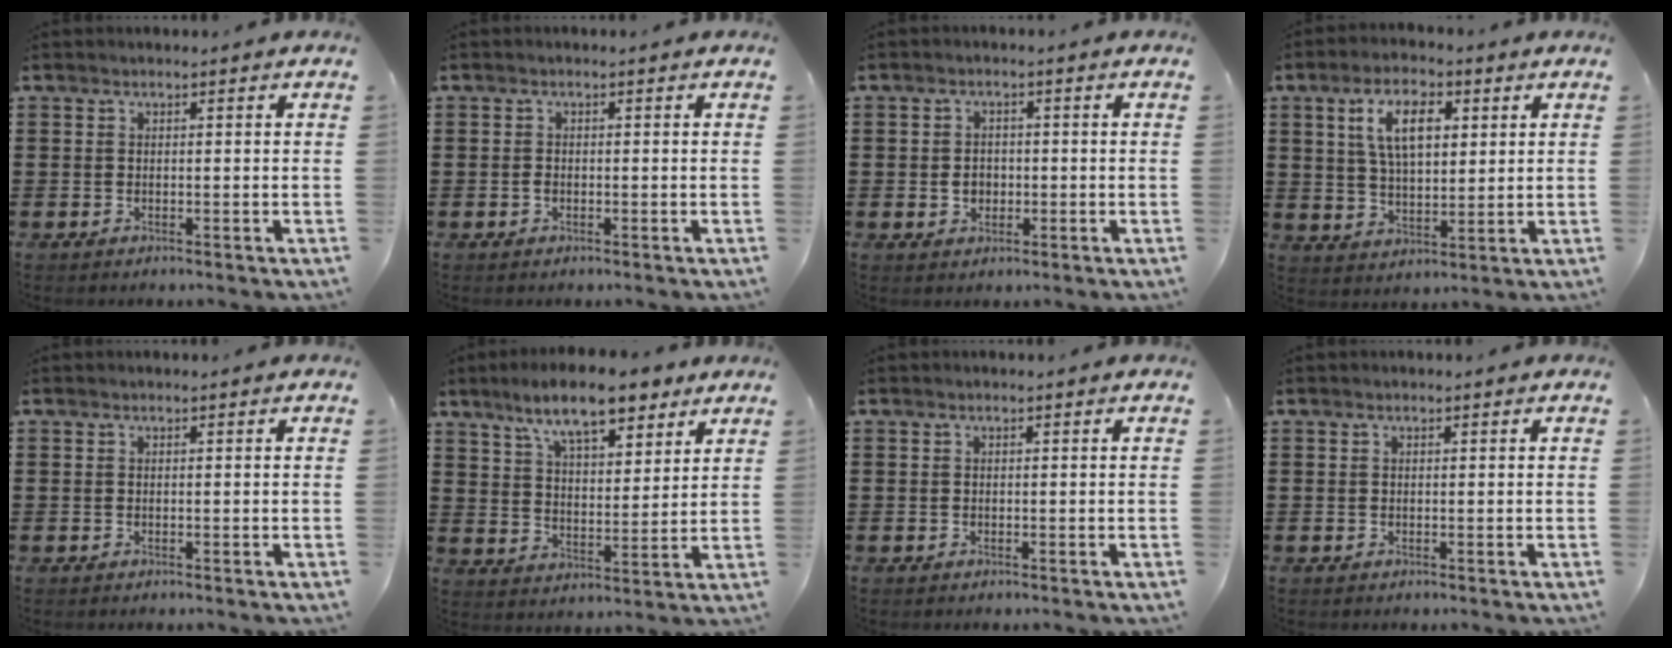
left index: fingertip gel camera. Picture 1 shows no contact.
{"total": 0.9, "force": [-0.4, 0.5, 0.5], "torque": [-0.013, -0.001, -0.008]}
{"total": 2.4, "force": [-0.4, 2.0, 1.3], "torque": [-0.030, 0.004, -0.011]}
{"total": 8.6, "force": [3.6, 4.0, 6.8], "torque": [-0.130, 0.009, 0.058]}
{"total": 0.0}
{"total": 10.7, "force": [8.2, 2.8, 6.3], "torque": [-0.135, -0.010, 0.148]}
{"total": 0.0}
{"total": 0.0}